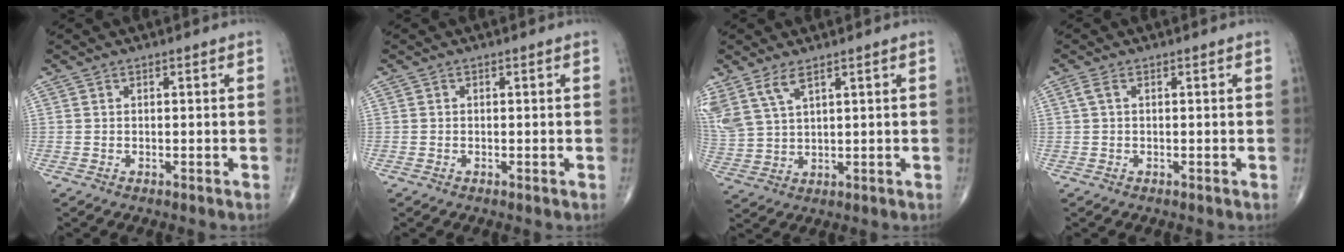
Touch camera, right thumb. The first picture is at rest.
{"total": 0.0}
{"total": 8.0, "force": [4.9, 3.3, 5.4], "torque": [-0.130, -0.009, 0.113]}
{"total": 1.4, "force": [0.3, 0.5, 1.2], "torque": [-0.035, 0.008, 0.005]}